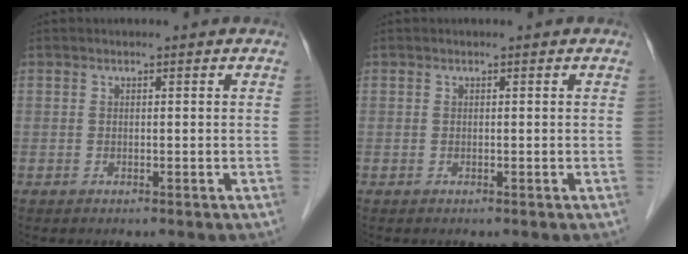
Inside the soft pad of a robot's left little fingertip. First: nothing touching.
{"total": 0.0}